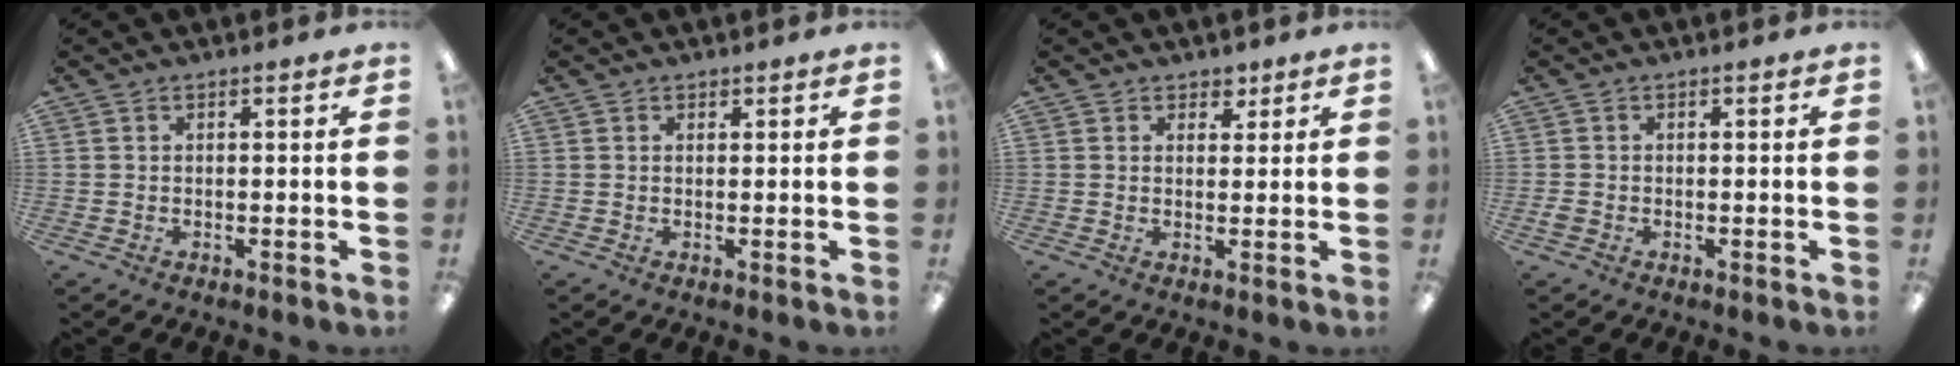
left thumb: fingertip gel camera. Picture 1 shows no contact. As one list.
[{"total": 0.7, "force": [0.6, 0.4, 0.0], "torque": [0.008, -0.003, 0.010]}, {"total": 2.7, "force": [1.8, 1.9, 0.5], "torque": [0.003, -0.006, 0.031]}, {"total": 1.2, "force": [-0.5, 0.9, 0.5], "torque": [-0.008, 0.002, -0.009]}]